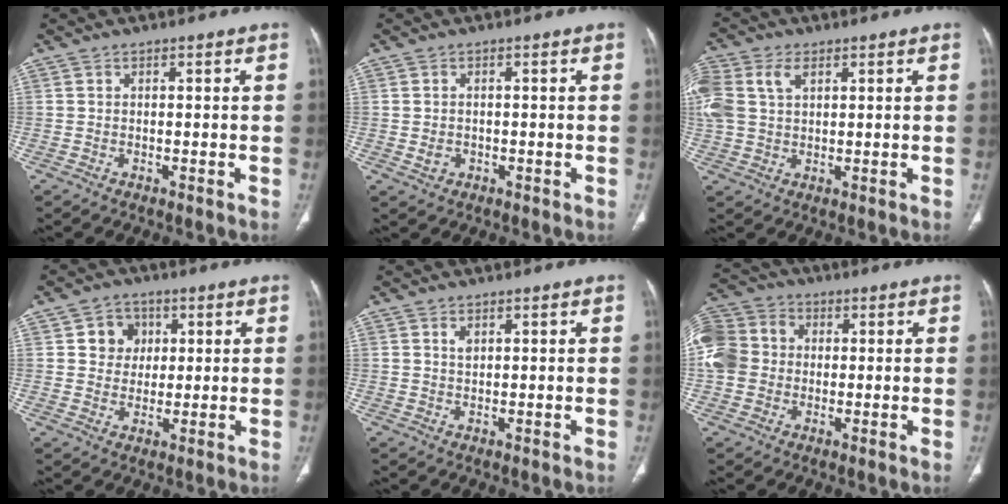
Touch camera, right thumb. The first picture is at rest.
{"total": 2.0, "force": [-0.4, 1.6, 1.0], "torque": [-0.018, 0.005, -0.001]}
{"total": 12.3, "force": [4.4, 8.3, 8.0], "torque": [-0.222, 0.017, 0.088]}
{"total": 5.9, "force": [1.7, 5.3, 2.0], "torque": [0.001, 0.000, 0.025]}
{"total": 1.3, "force": [0.7, 0.7, 0.8], "torque": [-0.010, -0.003, 0.014]}
{"total": 12.4, "force": [0.6, 10.5, 6.5], "torque": [-0.140, 0.030, 0.005]}